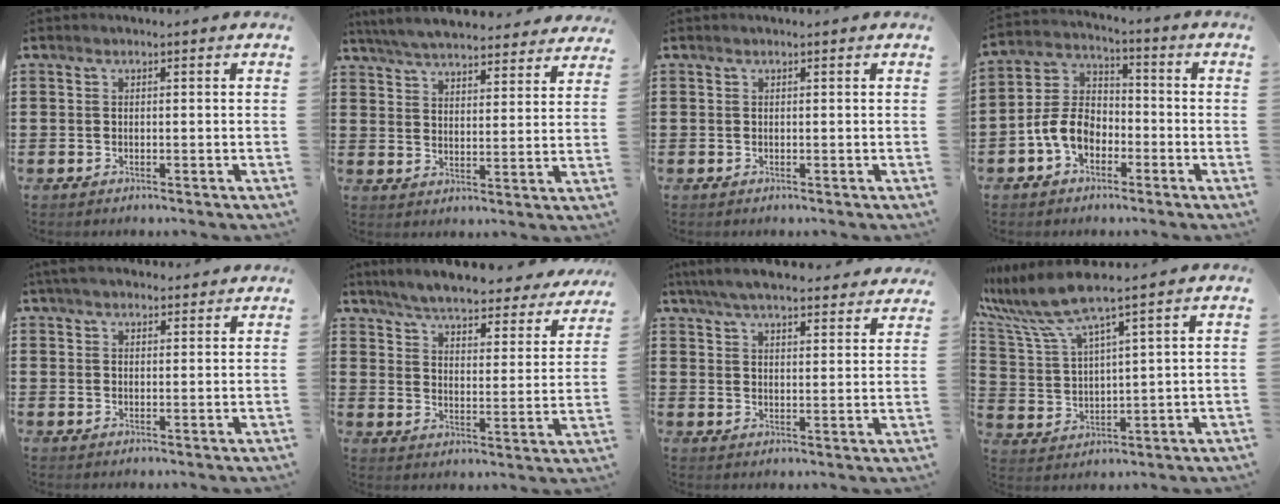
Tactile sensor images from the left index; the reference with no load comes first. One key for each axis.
{"total": 6.2, "fx": 6.0, "fy": 0.3, "fz": 1.6, "tx": -0.054, "ty": -0.025, "tz": 0.108}
{"total": 0.0}
{"total": 7.1, "fx": -3.4, "fy": 4.8, "fz": 4.0, "tx": -0.111, "ty": 0.008, "tz": -0.073}
{"total": 3.7, "fx": 3.3, "fy": 1.0, "fz": 1.3, "tx": -0.035, "ty": 0.000, "tz": 0.064}
{"total": 5.5, "fx": 5.3, "fy": 0.0, "fz": 1.4, "tx": -0.054, "ty": -0.038, "tz": 0.088}
{"total": 6.6, "fx": 6.2, "fy": 0.7, "fz": 2.2, "tx": -0.064, "ty": -0.021, "tz": 0.112}
{"total": 8.0, "fx": 6.7, "fy": 0.5, "fz": 4.3, "tx": -0.119, "ty": -0.035, "tz": 0.114}